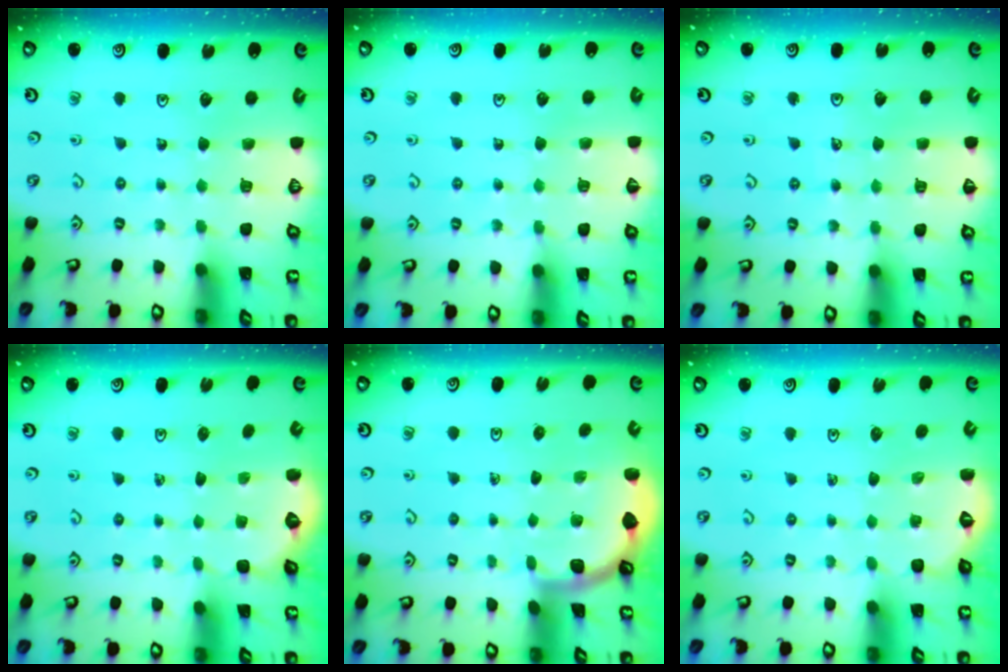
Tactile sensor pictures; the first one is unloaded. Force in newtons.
{"total": 3.6, "press": 3.5, "slide": 0.6}
{"total": 4.3, "press": 4.3, "slide": 0.7}
{"total": 1.6, "press": 0.7, "slide": 1.5}
{"total": 1.7, "press": 1.6, "slide": 0.1}
{"total": 2.8, "press": 2.2, "slide": 1.8}